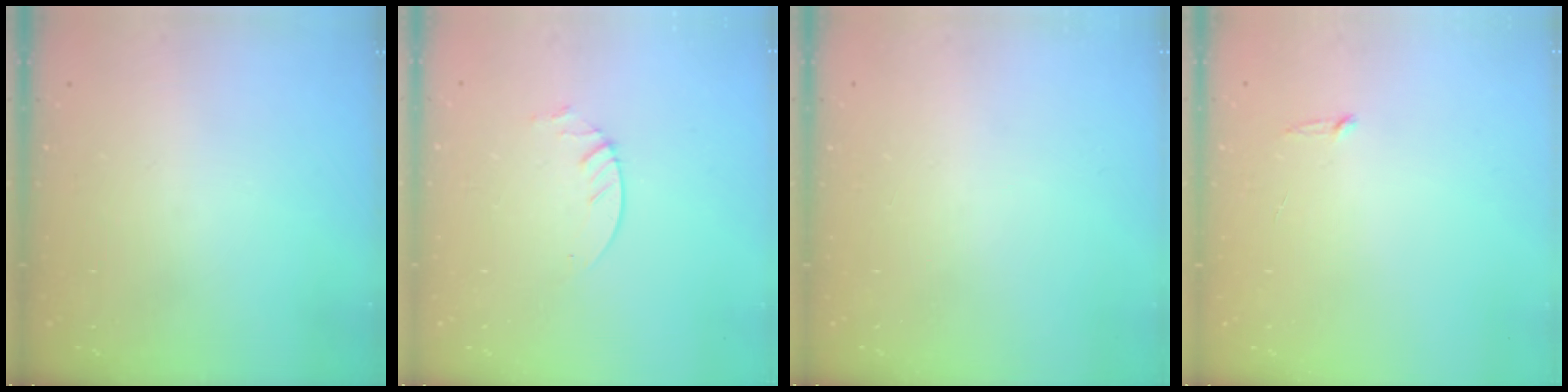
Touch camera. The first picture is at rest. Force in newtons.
{"total": 3.3, "press": 3.2, "slide": 0.3}
{"total": 0.0}
{"total": 2.5, "press": 2.5, "slide": 0.2}